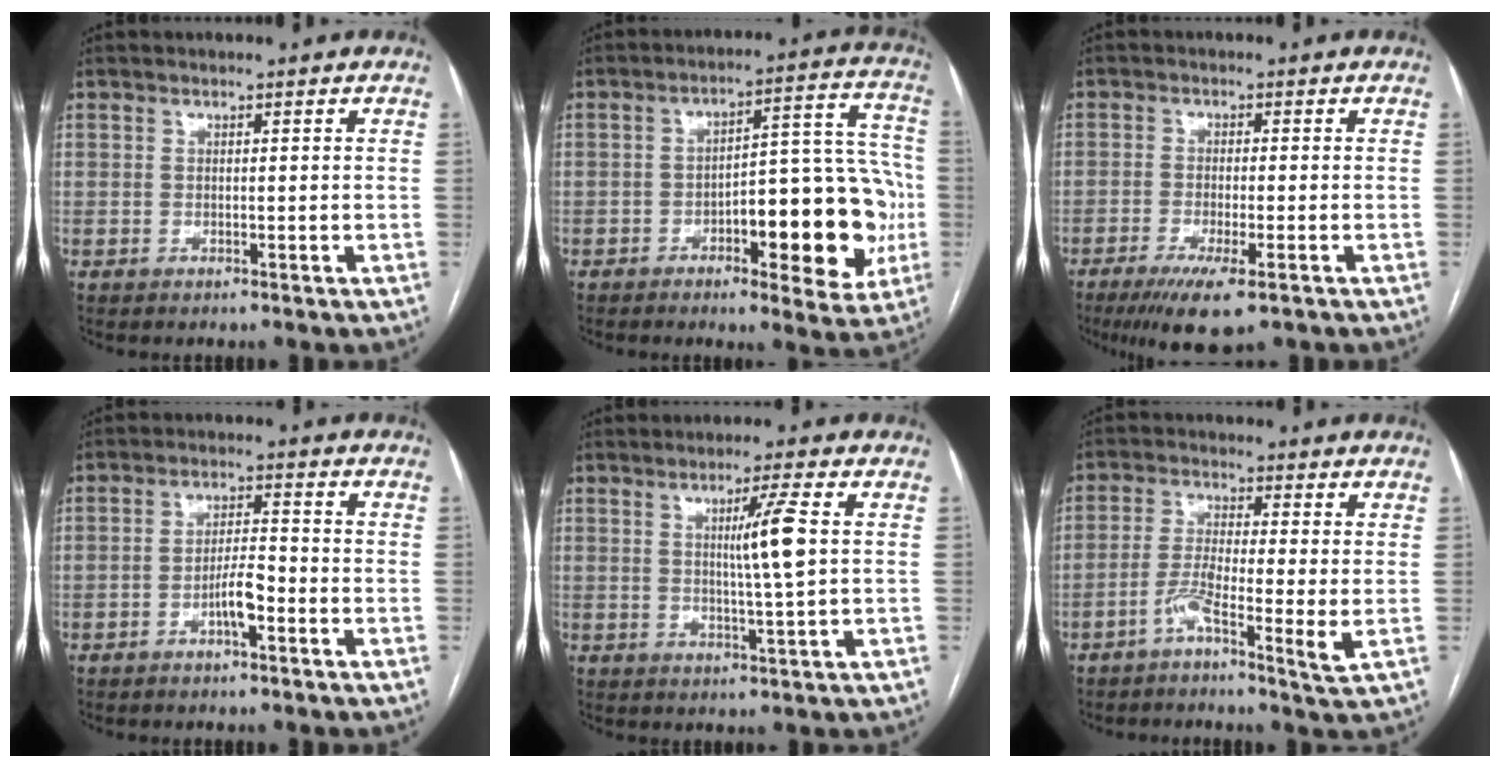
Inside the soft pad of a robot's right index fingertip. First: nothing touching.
{"total": 16.8, "force": [-4.6, 5.6, 15.1], "torque": [-0.184, 0.035, -0.058]}
{"total": 7.7, "force": [-4.7, 1.1, 5.9], "torque": [-0.100, -0.020, -0.073]}
{"total": 4.4, "force": [-2.0, 0.8, 3.8], "torque": [-0.071, 0.006, -0.037]}
{"total": 6.0, "force": [1.1, -1.0, 5.8], "torque": [-0.101, -0.004, 0.020]}
{"total": 6.1, "force": [-2.3, -0.1, 5.7], "torque": [-0.111, 0.000, -0.044]}